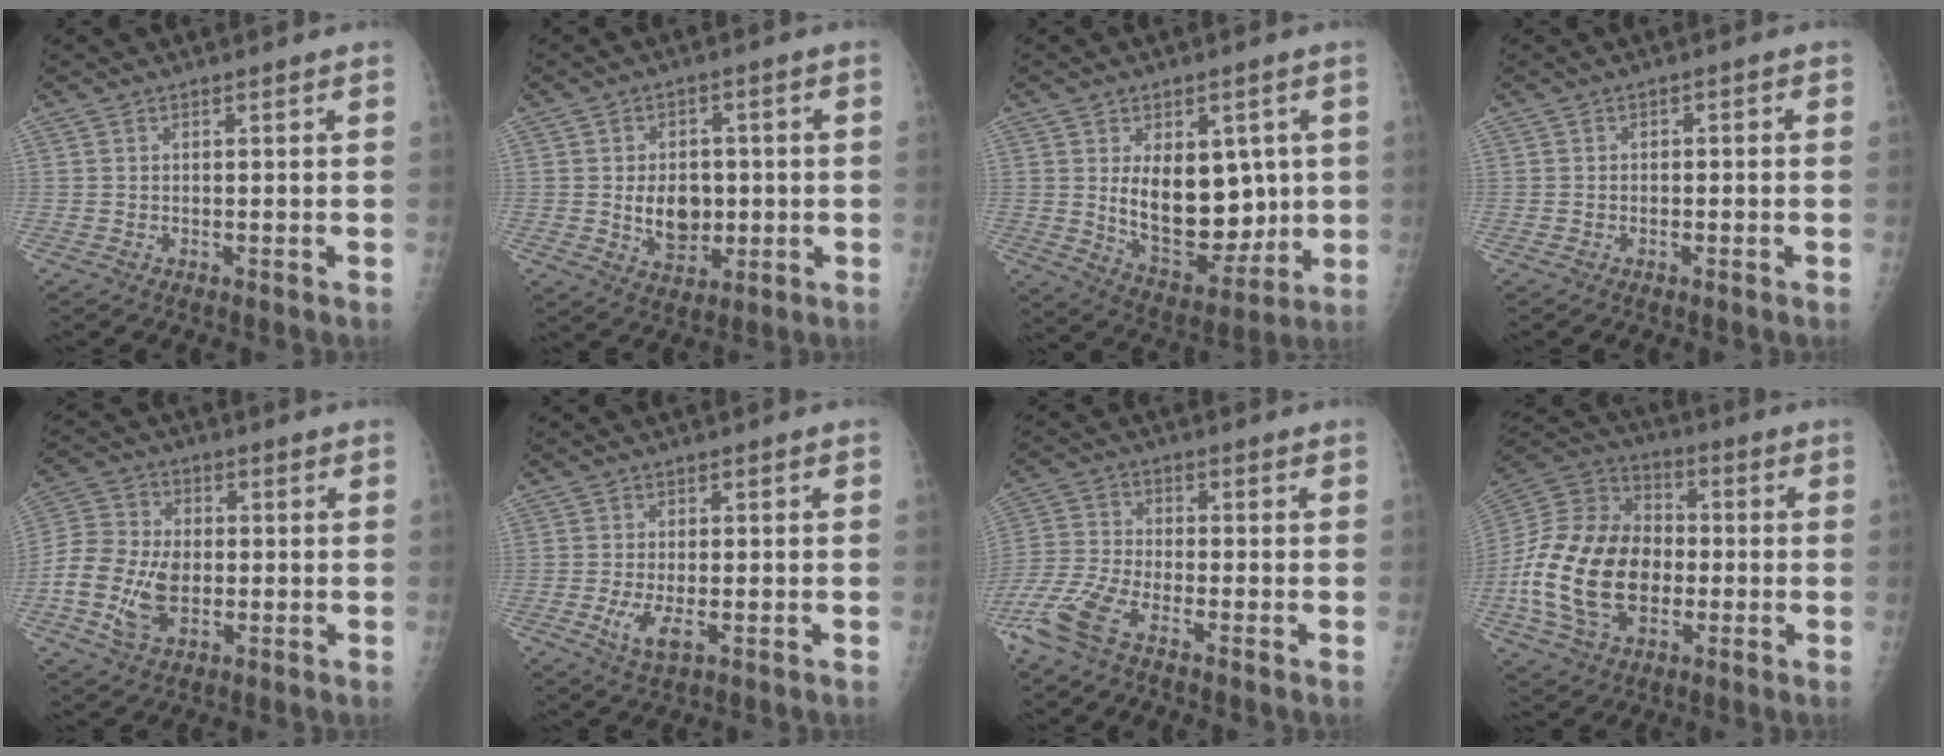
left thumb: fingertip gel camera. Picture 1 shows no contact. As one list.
[{"total": 8.3, "force": [-0.4, 6.1, 5.5], "torque": [-0.055, -0.003, 0.003]}, {"total": 15.1, "force": [1.7, 9.4, 11.7], "torque": [-0.127, -0.029, 0.050]}, {"total": 0.7, "force": [-0.3, 0.5, 0.3], "torque": [-0.001, 0.008, -0.009]}, {"total": 12.2, "force": [-2.2, 8.2, 8.7], "torque": [-0.173, 0.014, -0.044]}, {"total": 4.9, "force": [-1.4, 2.0, 4.2], "torque": [-0.091, -0.005, -0.022]}, {"total": 9.8, "force": [-6.3, 3.1, 6.8], "torque": [-0.172, 0.004, -0.134]}, {"total": 22.1, "force": [-4.1, 15.1, 15.7], "torque": [-0.300, 0.021, -0.072]}]